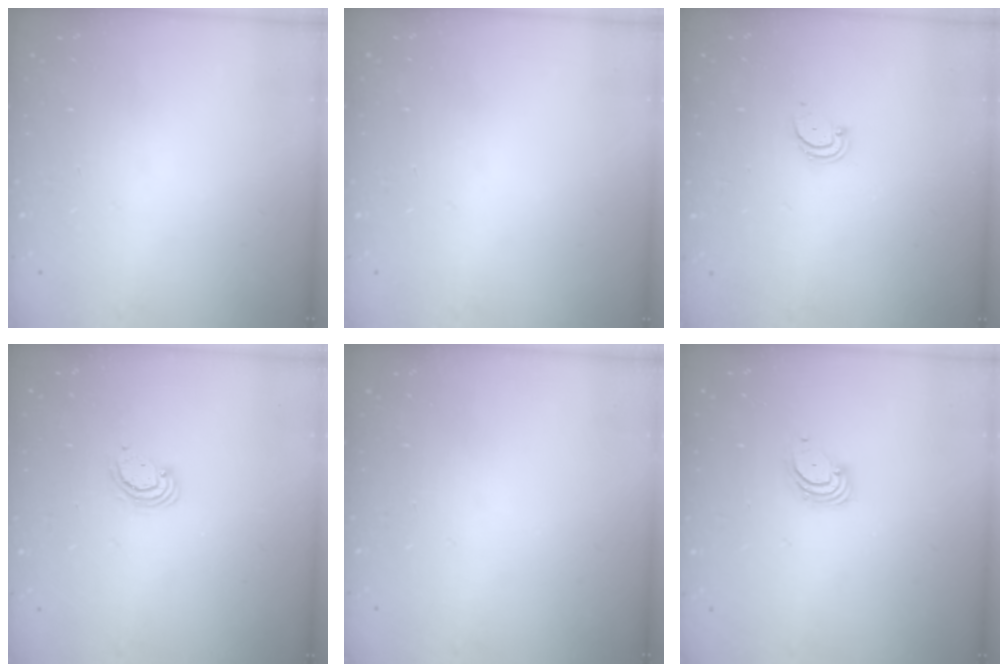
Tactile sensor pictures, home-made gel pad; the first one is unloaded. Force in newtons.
{"total": 0.0}
{"total": 1.9, "press": 1.9, "slide": 0.2}
{"total": 3.1, "press": 3.1, "slide": 0.3}
{"total": 0.0}
{"total": 3.3, "press": 3.3, "slide": 0.3}